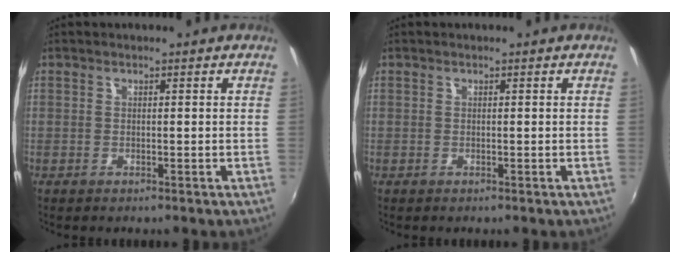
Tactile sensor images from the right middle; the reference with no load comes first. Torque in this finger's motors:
{"motor_torque": [-0.05, 0.05, 0.00, 0.00]}